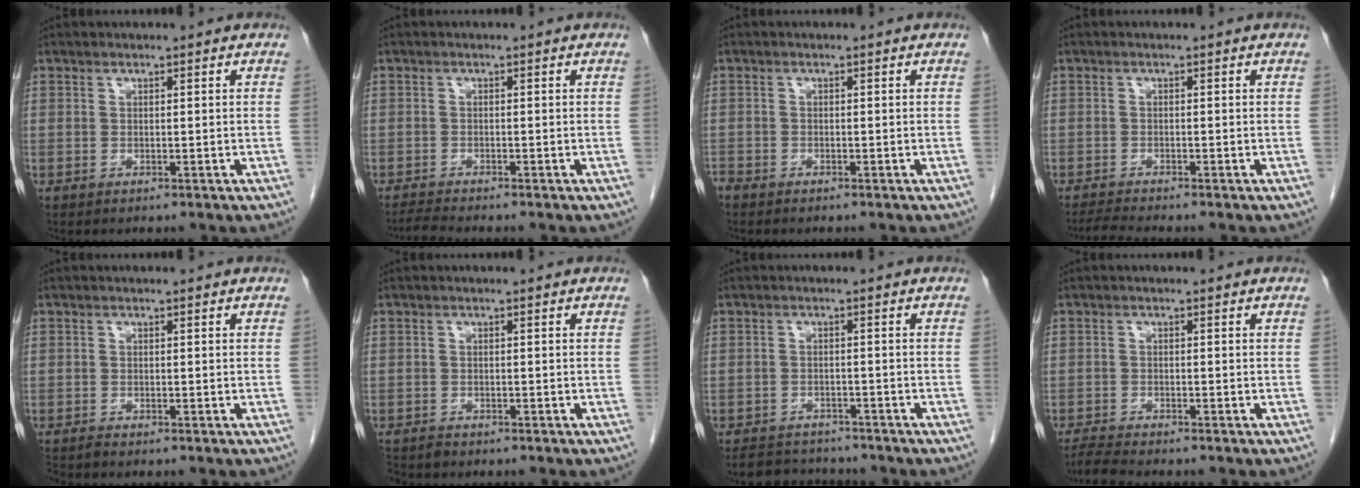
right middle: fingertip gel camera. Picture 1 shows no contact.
{"total": 2.2, "force": [-2.1, -0.7, 0.5], "torque": [-0.022, -0.015, -0.040]}
{"total": 1.4, "force": [-1.3, 0.4, 0.3], "torque": [-0.010, -0.002, -0.024]}
{"total": 2.4, "force": [-2.1, -0.9, 0.5], "torque": [-0.024, -0.016, -0.042]}
{"total": 0.7, "force": [-0.7, -0.2, 0.1], "torque": [-0.007, -0.002, -0.015]}
{"total": 1.9, "force": [-1.7, 0.7, 0.2], "torque": [-0.002, -0.003, -0.028]}
{"total": 6.2, "force": [-5.9, 1.7, 0.8], "torque": [-0.013, -0.002, -0.087]}
{"total": 3.5, "force": [-3.2, -0.6, 1.1], "torque": [-0.026, -0.019, -0.058]}